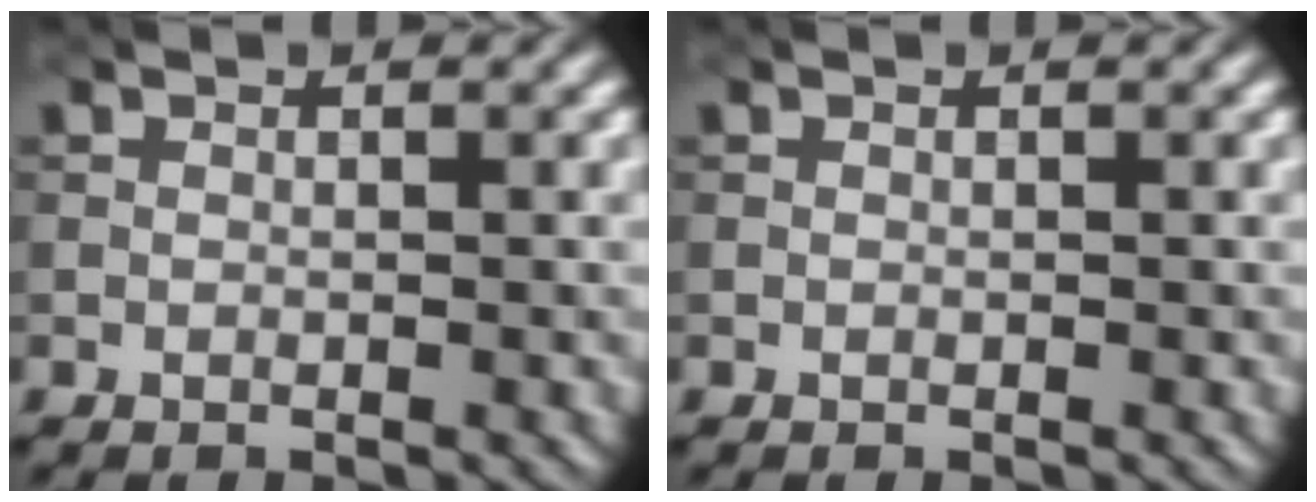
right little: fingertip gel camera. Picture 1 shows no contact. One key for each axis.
{"total": 0.0}